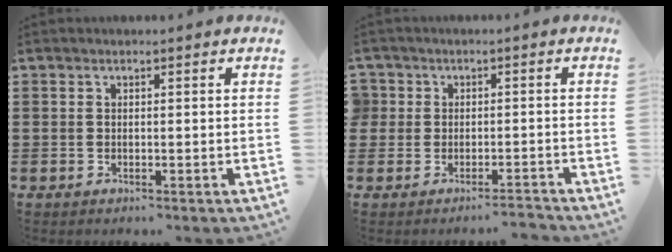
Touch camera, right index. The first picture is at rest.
{"total": 2.2, "force": [-1.7, 1.5, 0.0], "torque": [-0.008, 0.007, -0.040]}